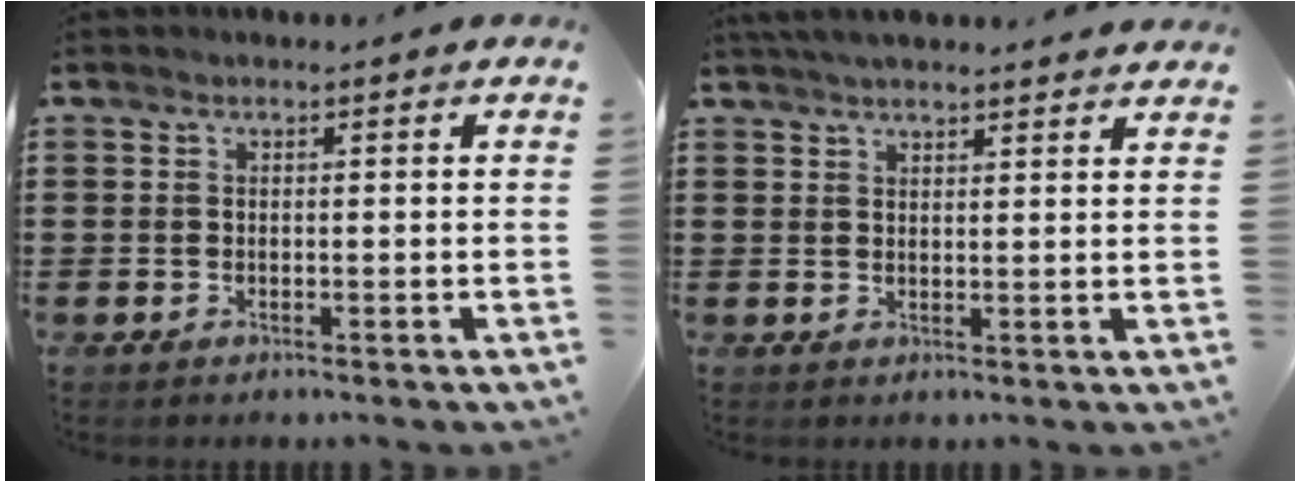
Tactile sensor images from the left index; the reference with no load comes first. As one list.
[{"total": 3.1, "force": [3.0, 0.2, 0.8], "torque": [-0.023, -0.002, 0.058]}]